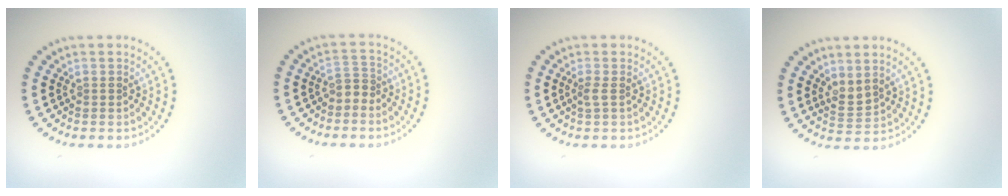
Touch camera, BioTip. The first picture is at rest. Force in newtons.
{"total": 1.4, "press": 1.0, "slide": 0.9}
{"total": 0.9, "press": 0.7, "slide": 0.5}
{"total": 1.5, "press": 1.3, "slide": 0.9}